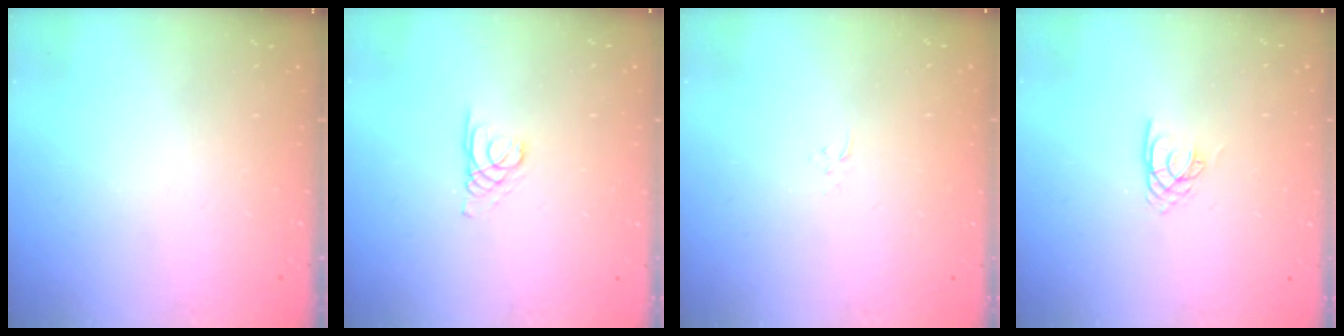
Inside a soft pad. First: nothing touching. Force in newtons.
{"total": 1.7, "press": 1.7, "slide": 0.1}
{"total": 2.3, "press": 2.3, "slide": 0.3}
{"total": 2.8, "press": 2.8, "slide": 0.1}